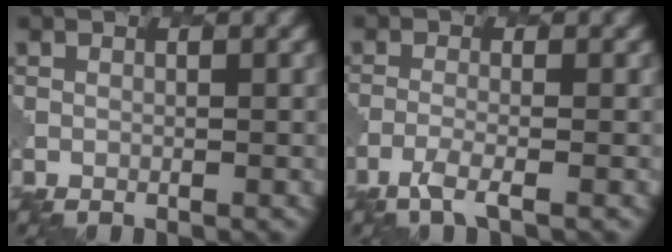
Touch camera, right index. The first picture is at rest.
{"total": 2.5, "force": [-1.6, 0.5, 1.8], "torque": [-0.036, -0.004, -0.044]}